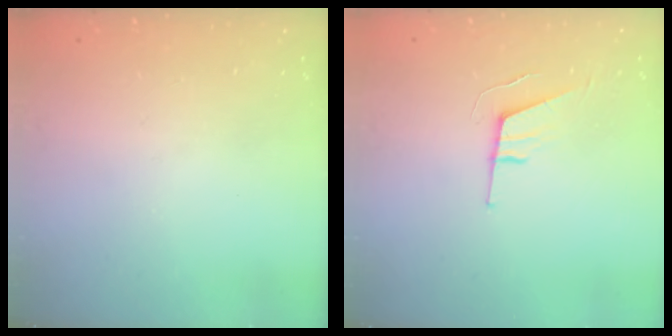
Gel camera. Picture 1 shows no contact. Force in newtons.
{"total": 6.4, "press": 5.9, "slide": 2.5}